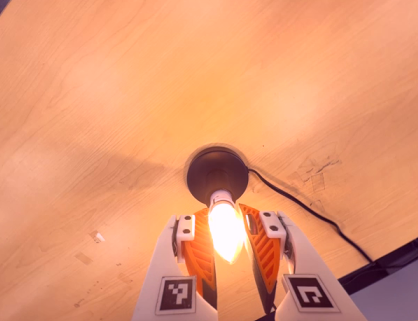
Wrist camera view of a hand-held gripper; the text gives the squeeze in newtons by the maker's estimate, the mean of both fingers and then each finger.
{"total": 12.4, "left": 11.2, "right": 13.6}